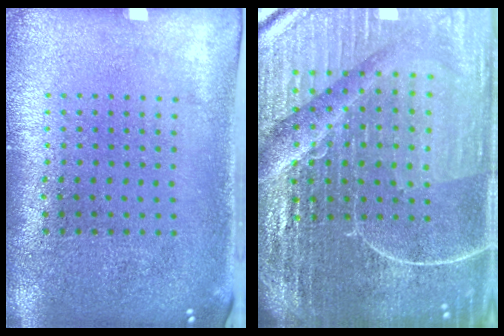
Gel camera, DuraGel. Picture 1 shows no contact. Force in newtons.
{"total": 7.1, "press": 6.1, "slide": 3.5}